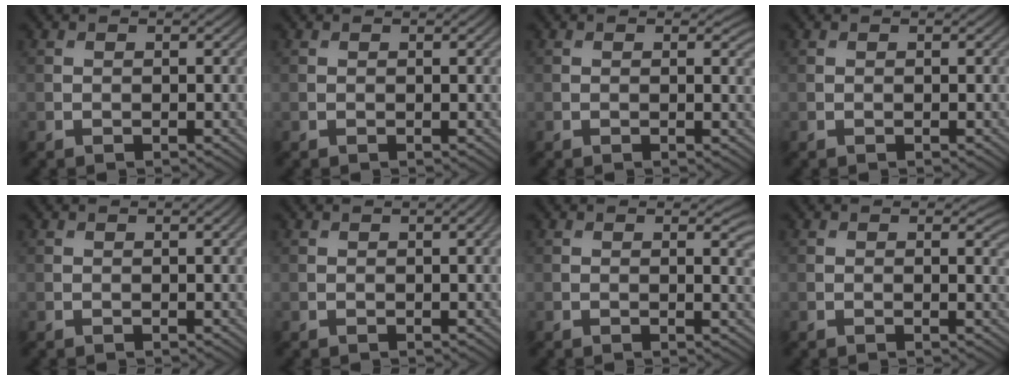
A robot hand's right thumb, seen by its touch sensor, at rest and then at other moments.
{"total": 0.7, "force": [0.2, 0.1, 0.6], "torque": [-0.008, 0.003, 0.003]}
{"total": 0.9, "force": [0.2, 0.3, 0.8], "torque": [-0.008, -0.006, 0.002]}
{"total": 0.0}
{"total": 1.0, "force": [0.3, 0.1, 0.9], "torque": [-0.014, 0.004, 0.004]}
{"total": 1.4, "force": [0.4, 0.2, 1.3], "torque": [-0.017, 0.005, 0.005]}
{"total": 2.0, "force": [0.7, 0.6, 1.8], "torque": [-0.021, -0.005, 0.010]}
{"total": 1.2, "force": [0.3, 0.4, 1.1], "torque": [-0.013, -0.006, 0.003]}